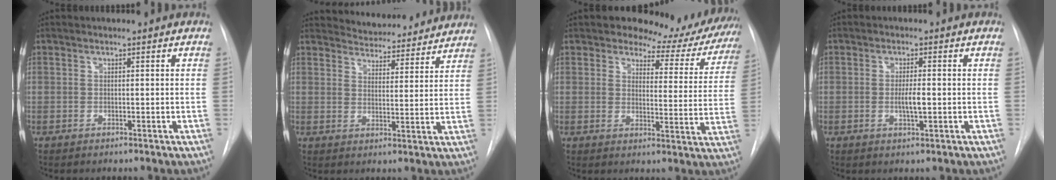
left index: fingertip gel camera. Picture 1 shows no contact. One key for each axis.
{"total": 13.2, "fx": 12.7, "fy": 3.0, "fz": 2.3, "tx": -0.014, "ty": -0.004, "tz": 0.156}
{"total": 13.3, "fx": 12.1, "fy": 5.0, "fz": 2.3, "tx": 0.003, "ty": -0.035, "tz": 0.118}
{"total": 3.0, "fx": -0.4, "fy": 0.5, "fz": 2.9, "tx": -0.054, "ty": -0.002, "tz": -0.006}